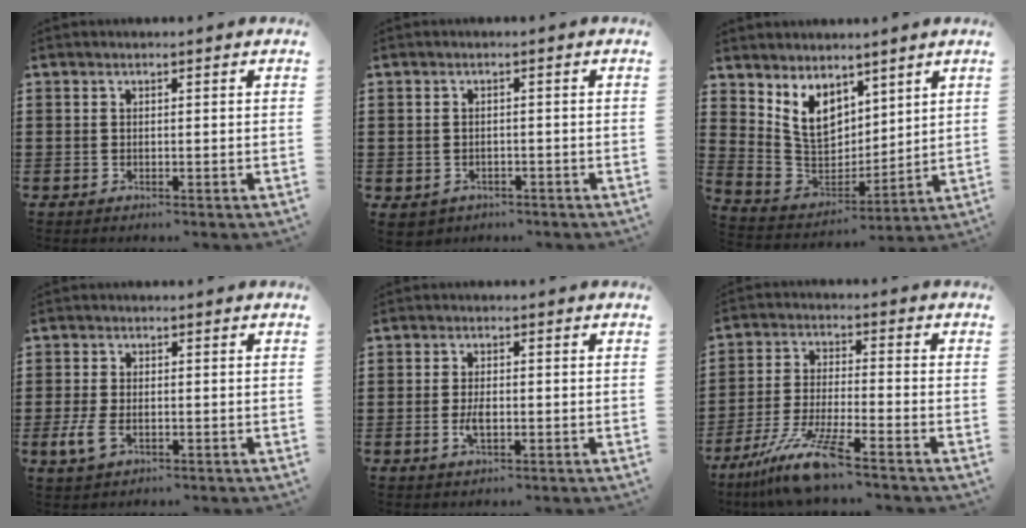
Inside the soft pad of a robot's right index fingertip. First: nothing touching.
{"total": 1.4, "force": [-1.2, 0.8, 0.1], "torque": [-0.007, 0.004, -0.028]}
{"total": 8.5, "force": [4.5, 6.0, 3.8], "torque": [-0.101, -0.016, 0.089]}
{"total": 3.5, "force": [-1.1, 2.0, 2.7], "torque": [-0.084, -0.012, -0.028]}
{"total": 2.9, "force": [-0.7, 1.3, 2.6], "torque": [-0.055, -0.002, -0.013]}
{"total": 9.8, "force": [-7.3, 0.0, 6.5], "torque": [-0.146, -0.012, -0.145]}